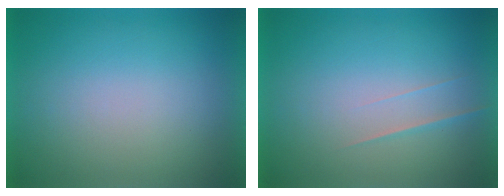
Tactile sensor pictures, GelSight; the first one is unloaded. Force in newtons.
{"total": 1.7}